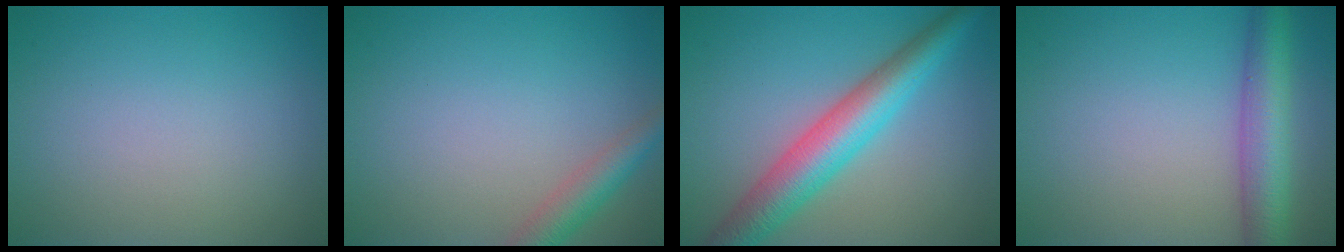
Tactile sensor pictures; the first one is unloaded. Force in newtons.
{"total": 2.9, "press": 2.9, "slide": 0.1}
{"total": 6.6, "press": 6.6, "slide": 0.1}
{"total": 5.3, "press": 5.3, "slide": 0.2}